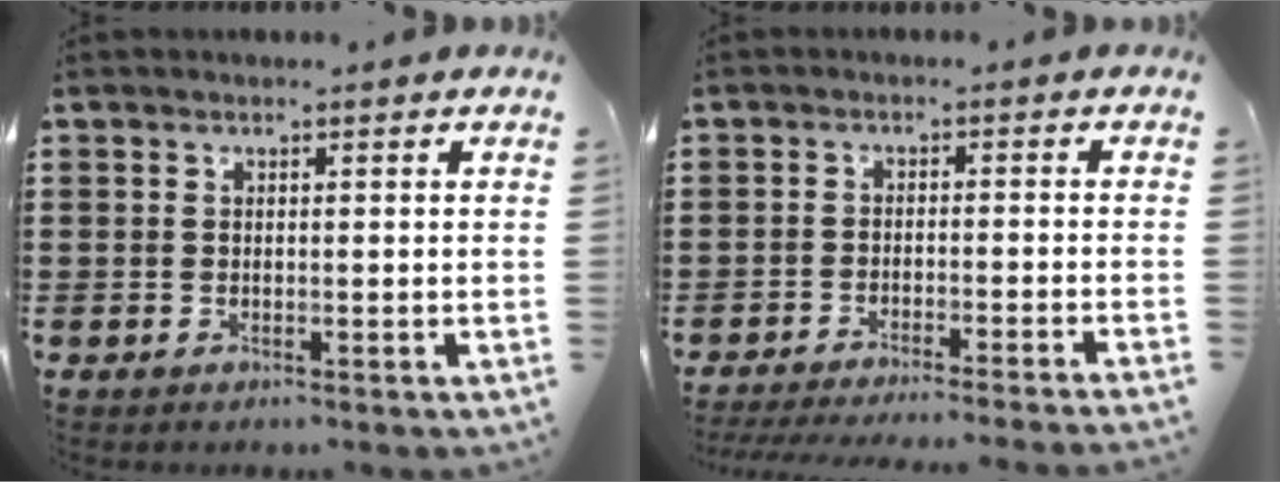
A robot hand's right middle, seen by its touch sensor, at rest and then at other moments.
{"total": 3.1, "force": [-2.9, -0.5, 0.9], "torque": [-0.016, -0.004, -0.059]}